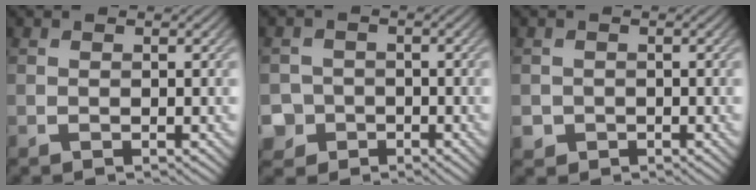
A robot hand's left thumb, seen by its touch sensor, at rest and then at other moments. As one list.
[{"total": 4.0, "force": [-2.0, 3.4, 0.4], "torque": [-0.005, 0.000, -0.045]}, {"total": 1.7, "force": [-0.7, 1.6, 0.2], "torque": [-0.002, -0.008, -0.016]}]